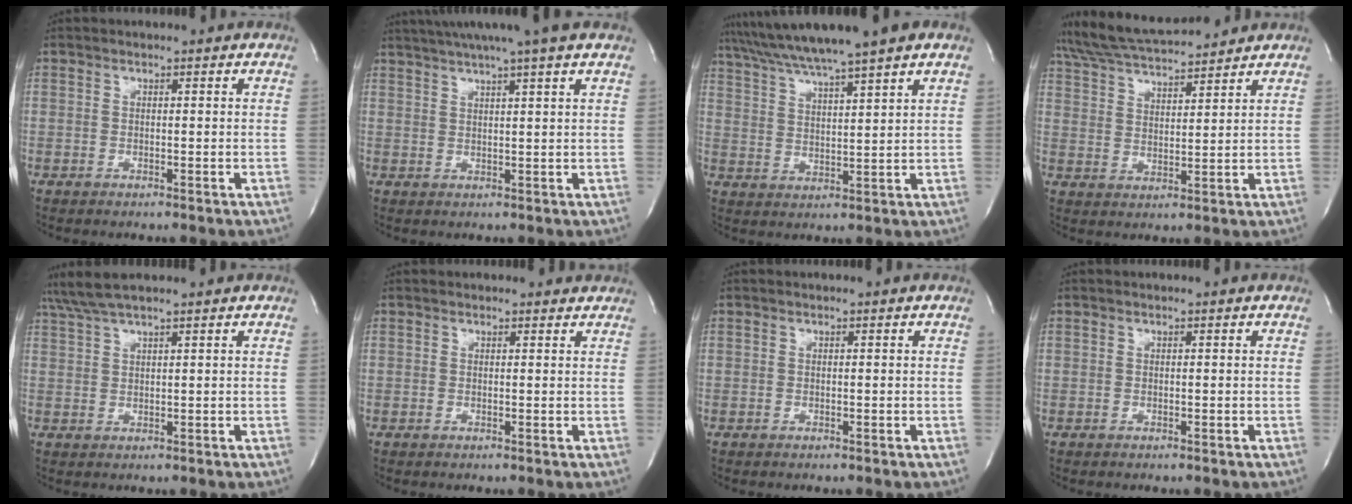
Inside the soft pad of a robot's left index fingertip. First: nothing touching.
{"total": 9.5, "force": [7.6, -1.4, 5.6], "torque": [-0.099, 0.017, 0.096]}
{"total": 12.0, "force": [9.6, -1.0, 7.0], "torque": [-0.128, 0.024, 0.153]}
{"total": 11.7, "force": [10.8, 0.9, 4.4], "torque": [-0.089, 0.018, 0.191]}
{"total": 4.3, "force": [3.7, -0.6, 2.1], "torque": [-0.055, 0.019, 0.079]}
{"total": 1.4, "force": [1.2, 0.5, -0.4], "torque": [-0.001, -0.004, 0.004]}
{"total": 0.0}
{"total": 0.0}